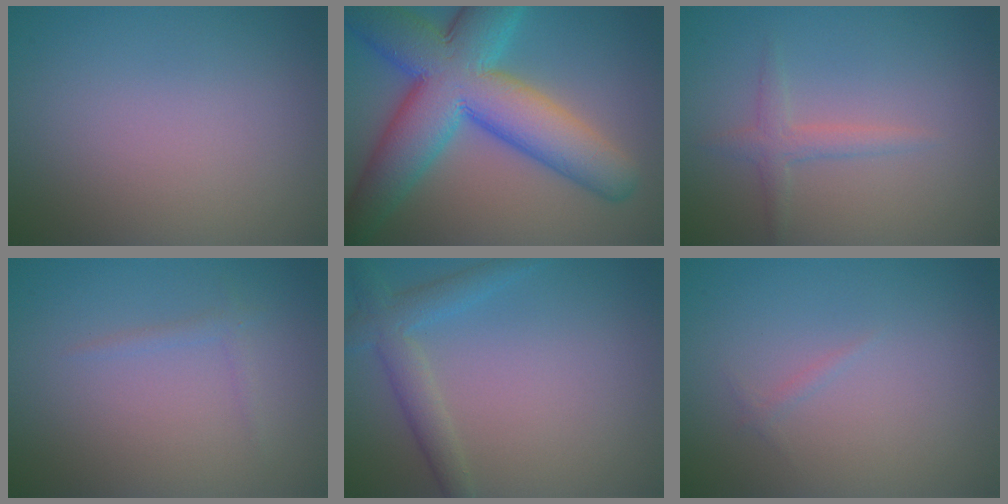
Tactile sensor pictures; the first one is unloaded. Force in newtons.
{"total": 12.7, "press": 12.7, "slide": 0.4}
{"total": 1.7, "press": 1.7, "slide": 0.1}
{"total": 0.8, "press": 0.8, "slide": 0.0}
{"total": 3.0, "press": 3.0, "slide": 0.0}
{"total": 0.5, "press": 0.5, "slide": 0.0}